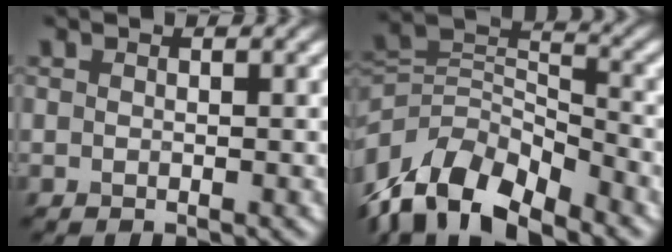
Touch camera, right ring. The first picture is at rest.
{"total": 11.3, "force": [-7.7, 5.6, 6.0], "torque": [-0.116, -0.006, -0.142]}